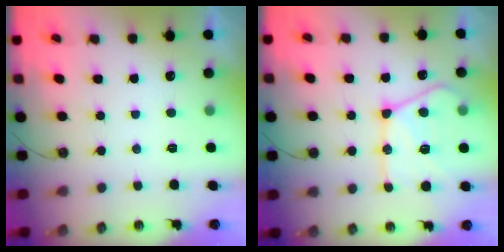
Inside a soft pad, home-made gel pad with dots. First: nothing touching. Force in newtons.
{"total": 19.4, "press": 19.4, "slide": 1.6}